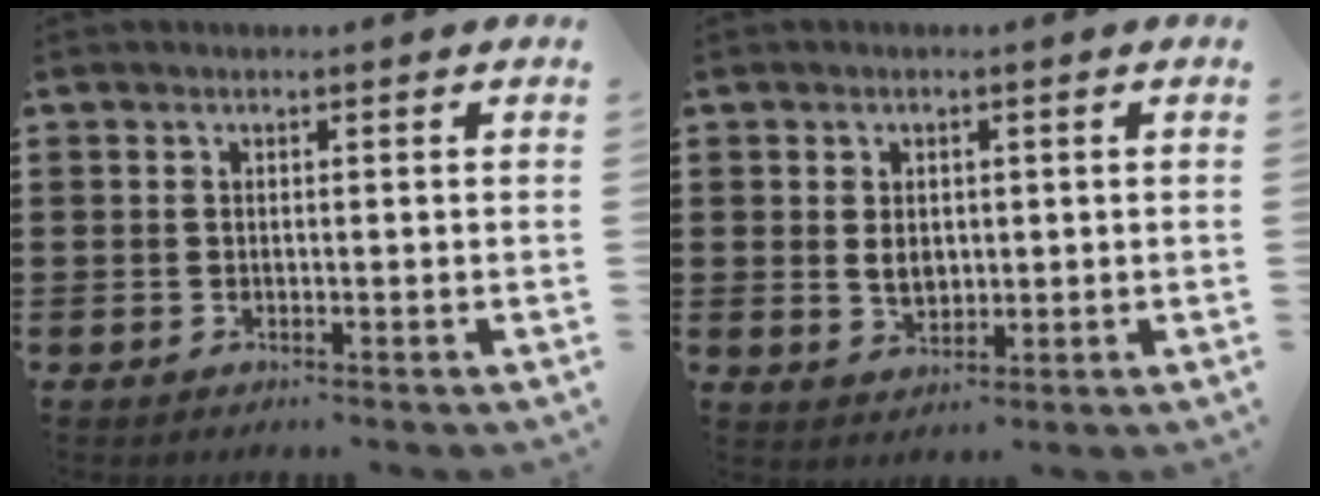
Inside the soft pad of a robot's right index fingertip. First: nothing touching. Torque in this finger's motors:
{"motor_torque": [0.57, -0.35, 0.28, 0.09]}